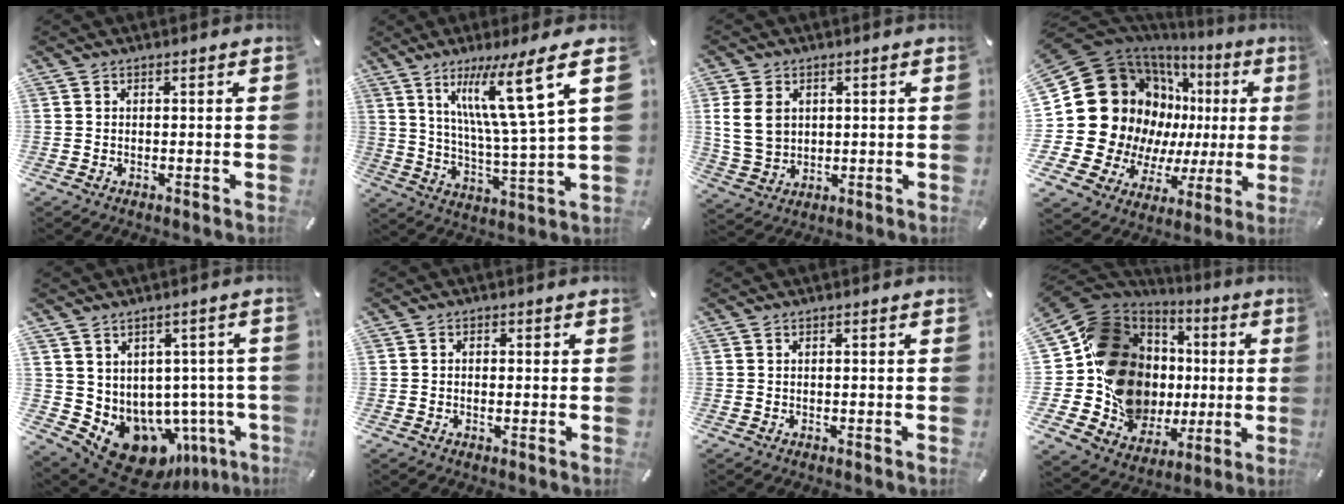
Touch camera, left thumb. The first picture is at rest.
{"total": 18.5, "force": [9.1, 2.4, 16.0], "torque": [-0.282, -0.035, 0.126]}
{"total": 8.4, "force": [1.6, 7.0, 4.4], "torque": [-0.105, 0.002, 0.027]}
{"total": 28.1, "force": [4.4, 21.4, 17.7], "torque": [-0.302, -0.067, 0.135]}
{"total": 12.9, "force": [-5.7, 8.9, 7.4], "torque": [-0.119, -0.003, -0.082]}
{"total": 1.4, "force": [-0.4, 1.0, 0.8], "torque": [-0.016, 0.003, -0.008]}
{"total": 0.0}
{"total": 22.8, "force": [0.3, 19.7, 11.5], "torque": [-0.190, -0.038, 0.055]}